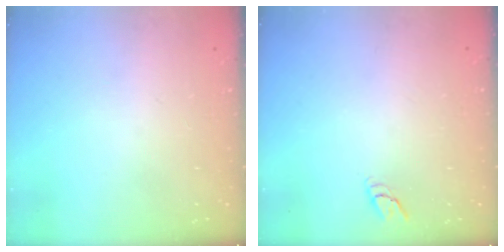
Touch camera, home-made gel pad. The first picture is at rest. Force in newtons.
{"total": 3.2, "press": 3.2, "slide": 0.2}